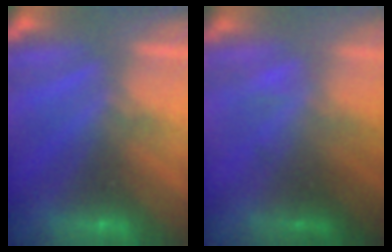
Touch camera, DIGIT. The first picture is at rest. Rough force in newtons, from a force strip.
{"total": 1.5}